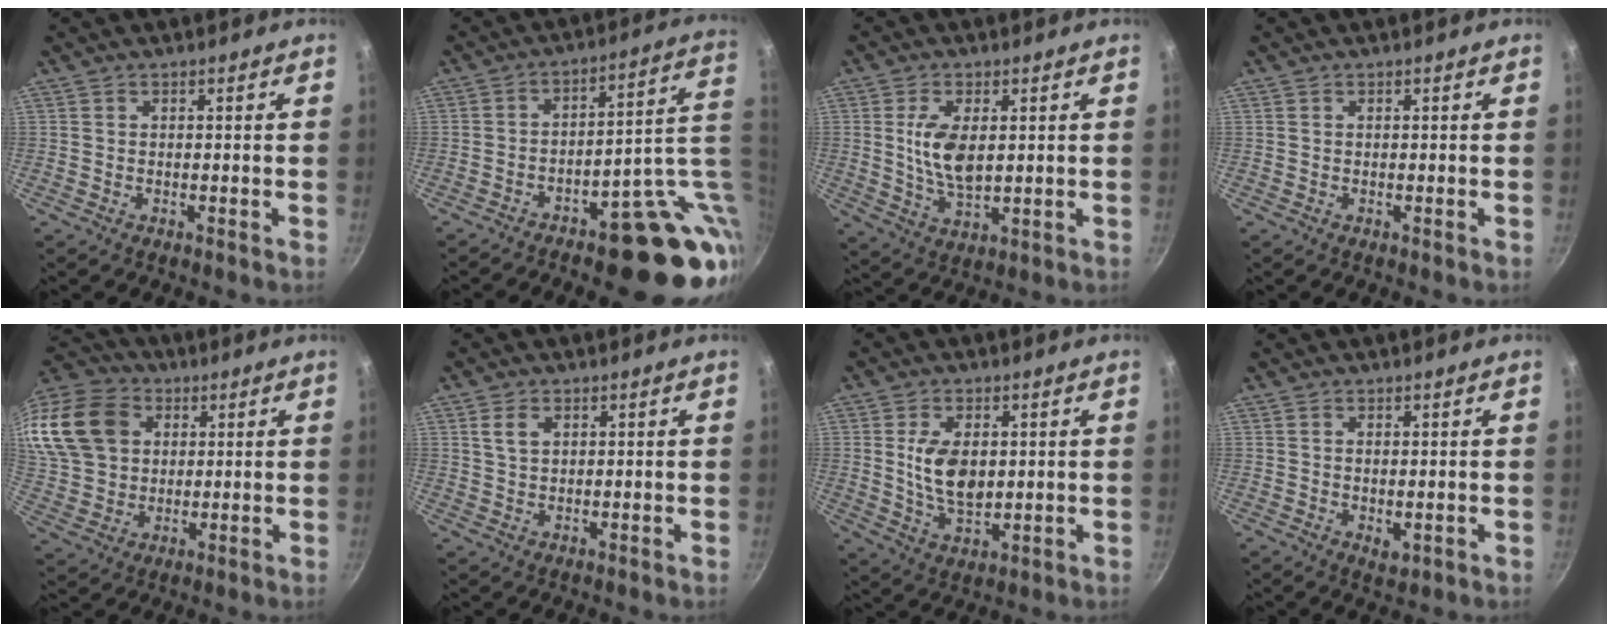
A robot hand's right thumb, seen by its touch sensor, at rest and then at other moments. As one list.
[{"total": 19.5, "force": [-4.0, 8.2, 17.3], "torque": [-0.159, 0.020, -0.042]}, {"total": 8.6, "force": [1.4, 4.4, 7.3], "torque": [-0.138, -0.014, 0.032]}, {"total": 0.0}, {"total": 25.5, "force": [7.9, 19.8, 13.9], "torque": [-0.316, 0.035, 0.153]}, {"total": 3.2, "force": [1.2, 2.2, 2.0], "torque": [-0.029, -0.001, 0.025]}, {"total": 9.2, "force": [1.2, 5.5, 7.3], "torque": [-0.123, -0.018, 0.029]}, {"total": 2.4, "force": [-0.1, 1.3, 2.1], "torque": [-0.032, -0.010, 0.001]}]